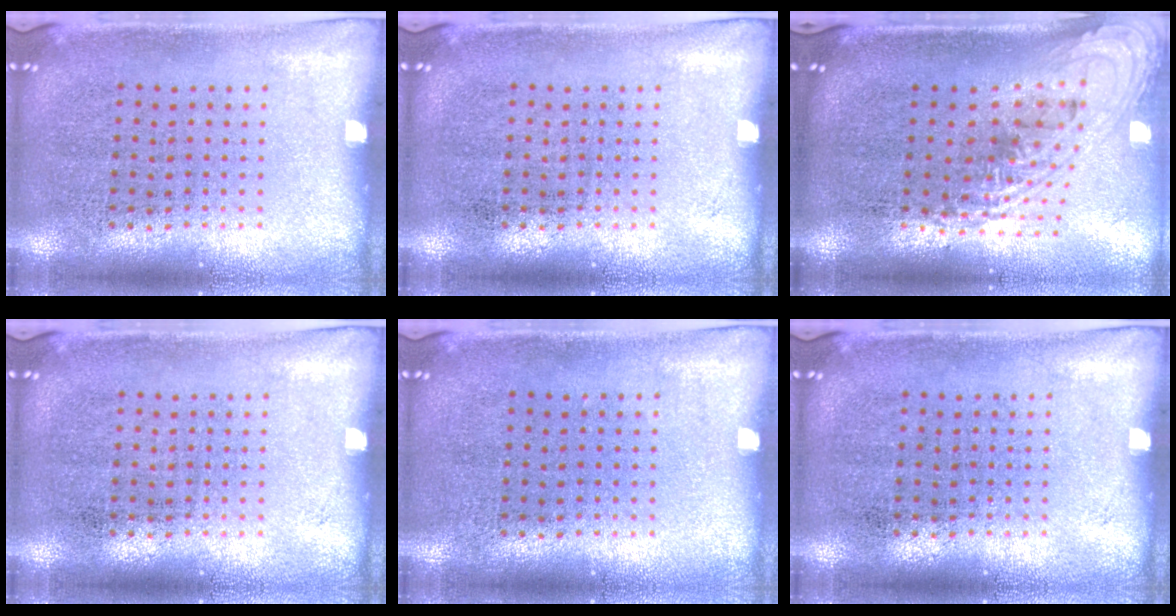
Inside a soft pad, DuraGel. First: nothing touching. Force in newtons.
{"total": 0.0}
{"total": 2.2, "press": 1.6, "slide": 1.5}
{"total": 0.0}
{"total": 0.0}
{"total": 0.0}